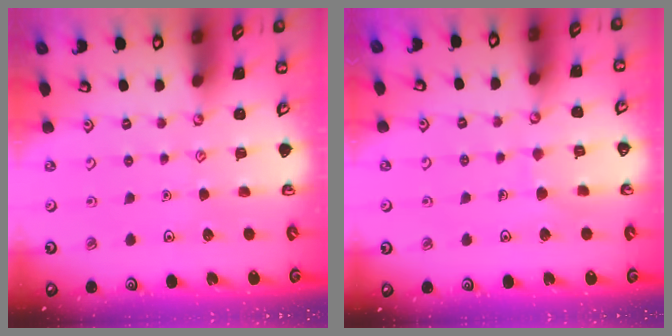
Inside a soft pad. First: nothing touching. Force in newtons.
{"total": 6.1, "press": 6.1, "slide": 0.5}